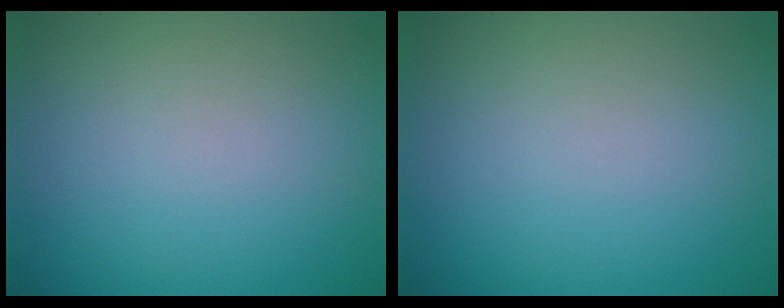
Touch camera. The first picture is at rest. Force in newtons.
{"total": 0.0}